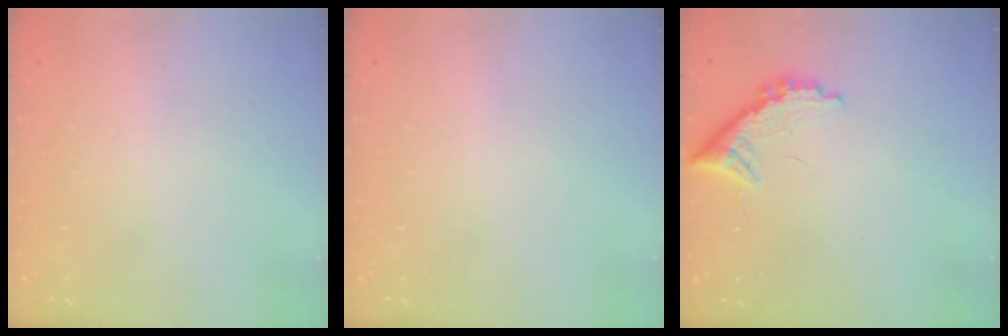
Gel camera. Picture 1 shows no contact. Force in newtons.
{"total": 0.0}
{"total": 11.1, "press": 11.1, "slide": 0.3}